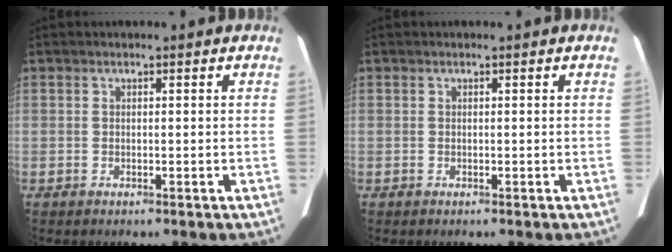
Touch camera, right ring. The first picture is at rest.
{"total": 0.0}